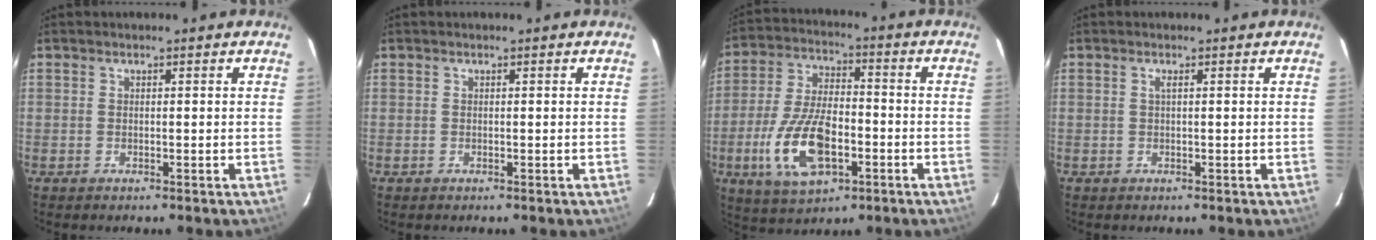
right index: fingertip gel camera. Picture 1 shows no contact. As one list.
[{"total": 0.0}, {"total": 15.3, "force": [-5.2, 7.1, 12.5], "torque": [-0.266, -0.008, -0.088]}, {"total": 0.8, "force": [0.1, -0.2, 0.7], "torque": [-0.013, 0.001, 0.001]}]